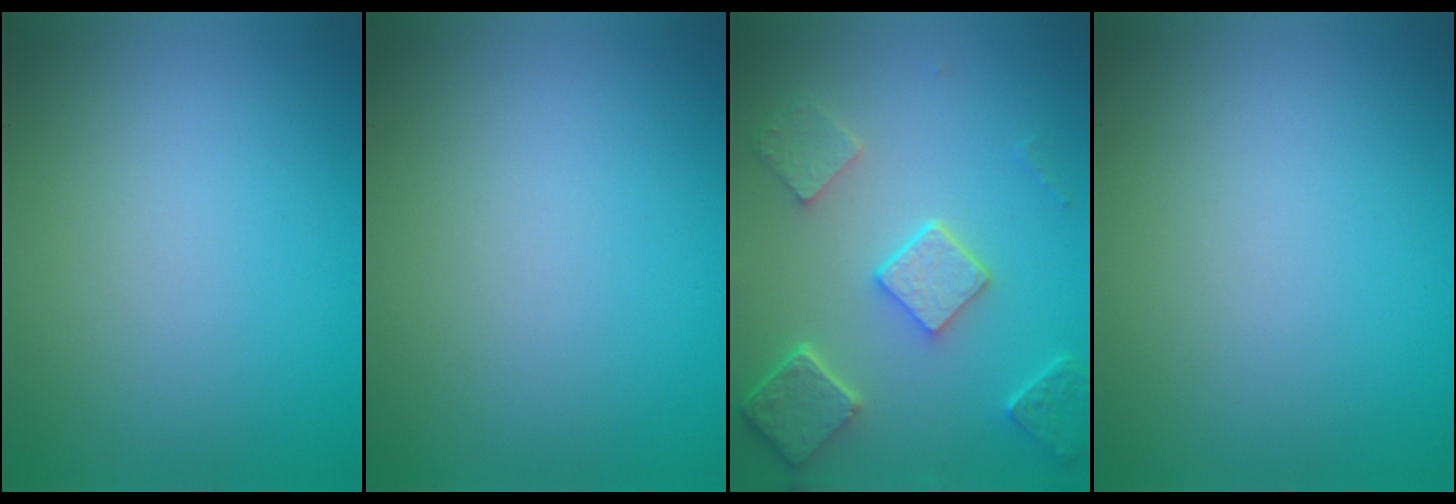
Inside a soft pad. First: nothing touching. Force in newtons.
{"total": 0.0}
{"total": 5.4, "press": 4.2, "slide": 3.4}
{"total": 0.0}